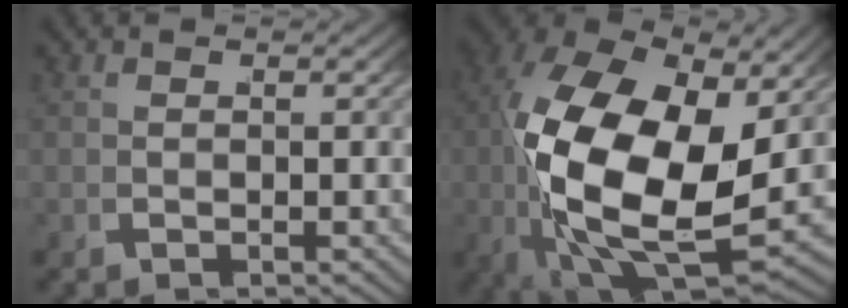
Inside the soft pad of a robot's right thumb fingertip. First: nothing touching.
{"total": 19.2, "force": [-0.7, 11.7, 15.3], "torque": [-0.342, -0.081, 0.030]}